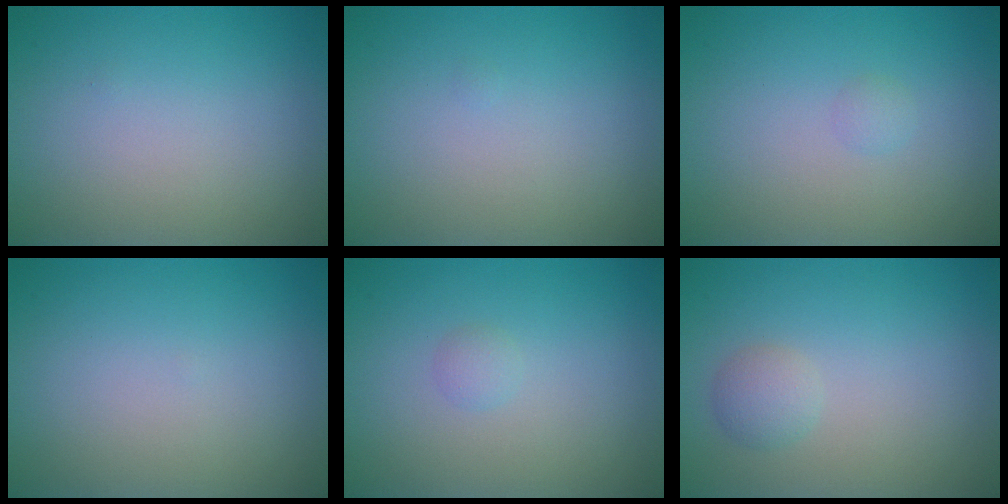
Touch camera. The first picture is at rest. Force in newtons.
{"total": 0.0}
{"total": 0.6, "press": 0.6, "slide": 0.1}
{"total": 0.0}
{"total": 0.8, "press": 0.8, "slide": 0.1}
{"total": 1.5, "press": 1.5, "slide": 0.0}